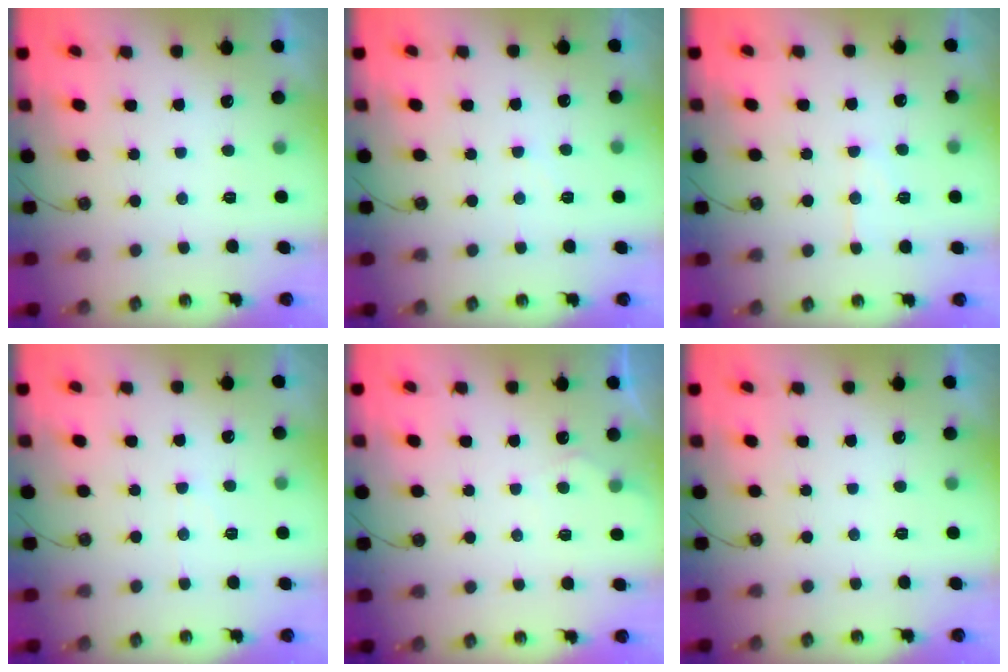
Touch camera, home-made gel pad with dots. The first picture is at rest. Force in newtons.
{"total": 5.2, "press": 5.1, "slide": 1.0}
{"total": 7.2, "press": 7.2, "slide": 0.6}
{"total": 3.2, "press": 3.2, "slide": 0.6}
{"total": 4.0, "press": 4.0, "slide": 0.4}
{"total": 0.0}